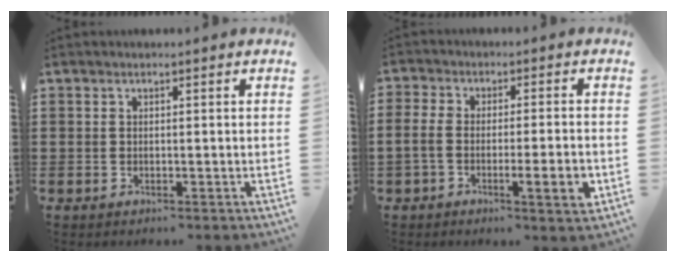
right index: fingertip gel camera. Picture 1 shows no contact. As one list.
[{"total": 6.4, "force": [-2.3, 1.7, 5.7], "torque": [-0.101, -0.001, -0.038]}]